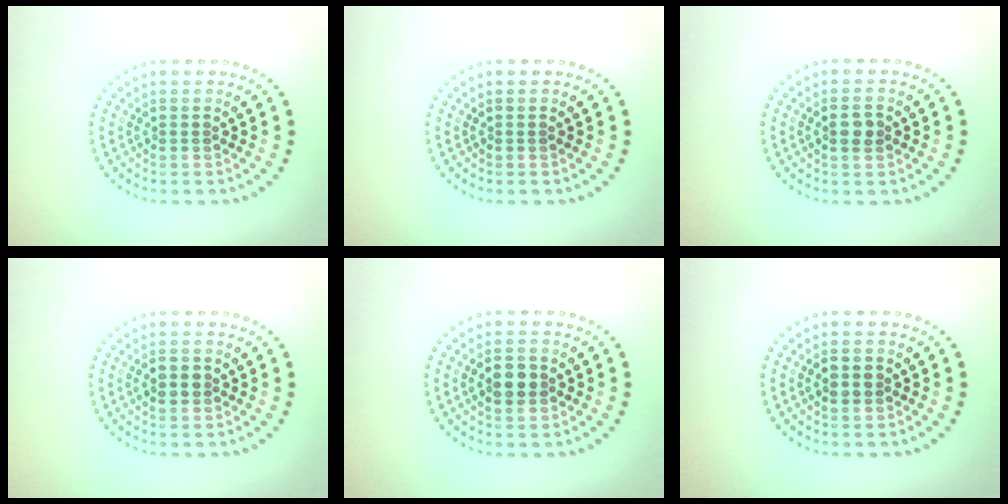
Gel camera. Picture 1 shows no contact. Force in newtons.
{"total": 0.0}
{"total": 1.8, "press": 1.8, "slide": 0.4}
{"total": 2.2, "press": 2.2, "slide": 0.1}
{"total": 3.3, "press": 3.3, "slide": 0.1}
{"total": 1.8, "press": 1.8, "slide": 0.0}